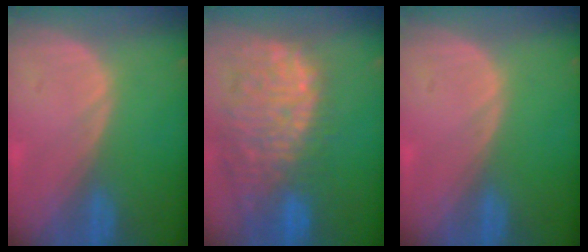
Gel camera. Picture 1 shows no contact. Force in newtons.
{"total": 13.8, "press": 11.6, "slide": 7.5}
{"total": 0.0}